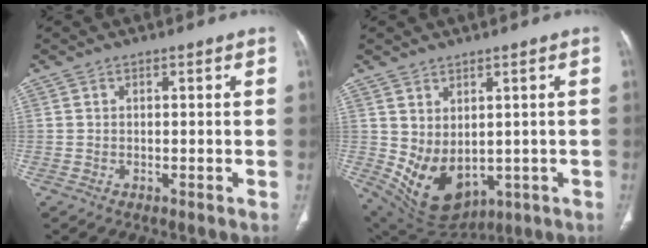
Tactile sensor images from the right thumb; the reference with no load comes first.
{"total": 11.5, "force": [-0.5, 7.8, 8.4], "torque": [-0.134, -0.011, 0.032]}